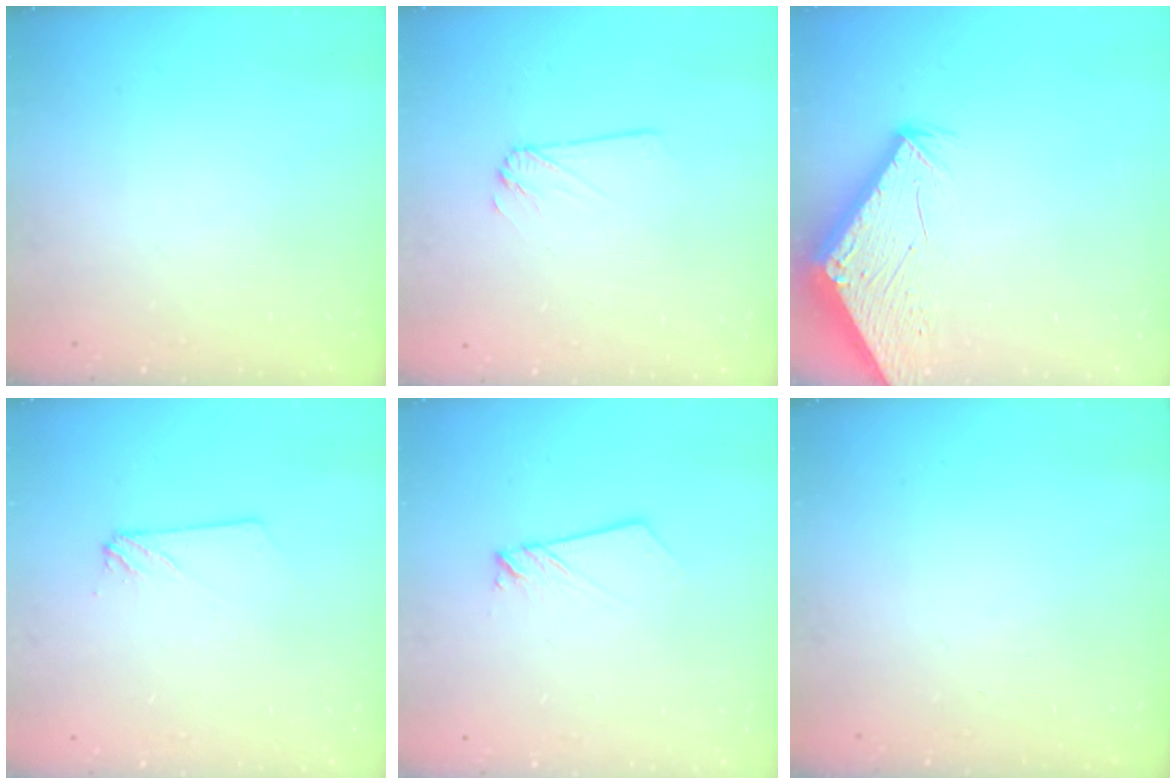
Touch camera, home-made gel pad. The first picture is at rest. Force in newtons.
{"total": 1.8, "press": 1.8, "slide": 0.0}
{"total": 2.5, "press": 2.5, "slide": 0.1}
{"total": 3.1, "press": 3.0, "slide": 0.4}
{"total": 2.2, "press": 2.2, "slide": 0.1}
{"total": 0.0}